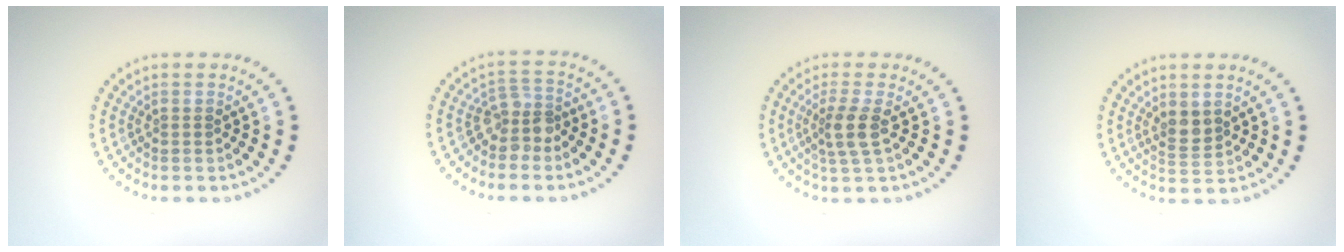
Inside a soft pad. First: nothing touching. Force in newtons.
{"total": 2.5, "press": 1.9, "slide": 1.6}
{"total": 2.5, "press": 2.0, "slide": 1.6}
{"total": 1.9, "press": 1.7, "slide": 0.9}